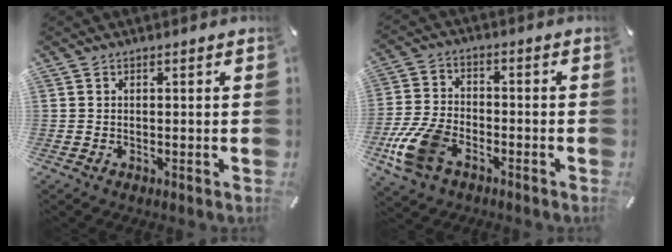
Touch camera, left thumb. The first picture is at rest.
{"total": 11.3, "force": [-5.6, 6.9, 6.9], "torque": [-0.149, 0.021, -0.101]}